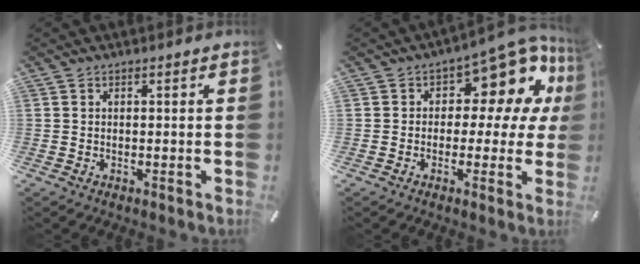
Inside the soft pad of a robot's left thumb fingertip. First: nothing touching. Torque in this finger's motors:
{"motor_torque": [0.44, 0.41, 0.57, 0.38, 0.06]}